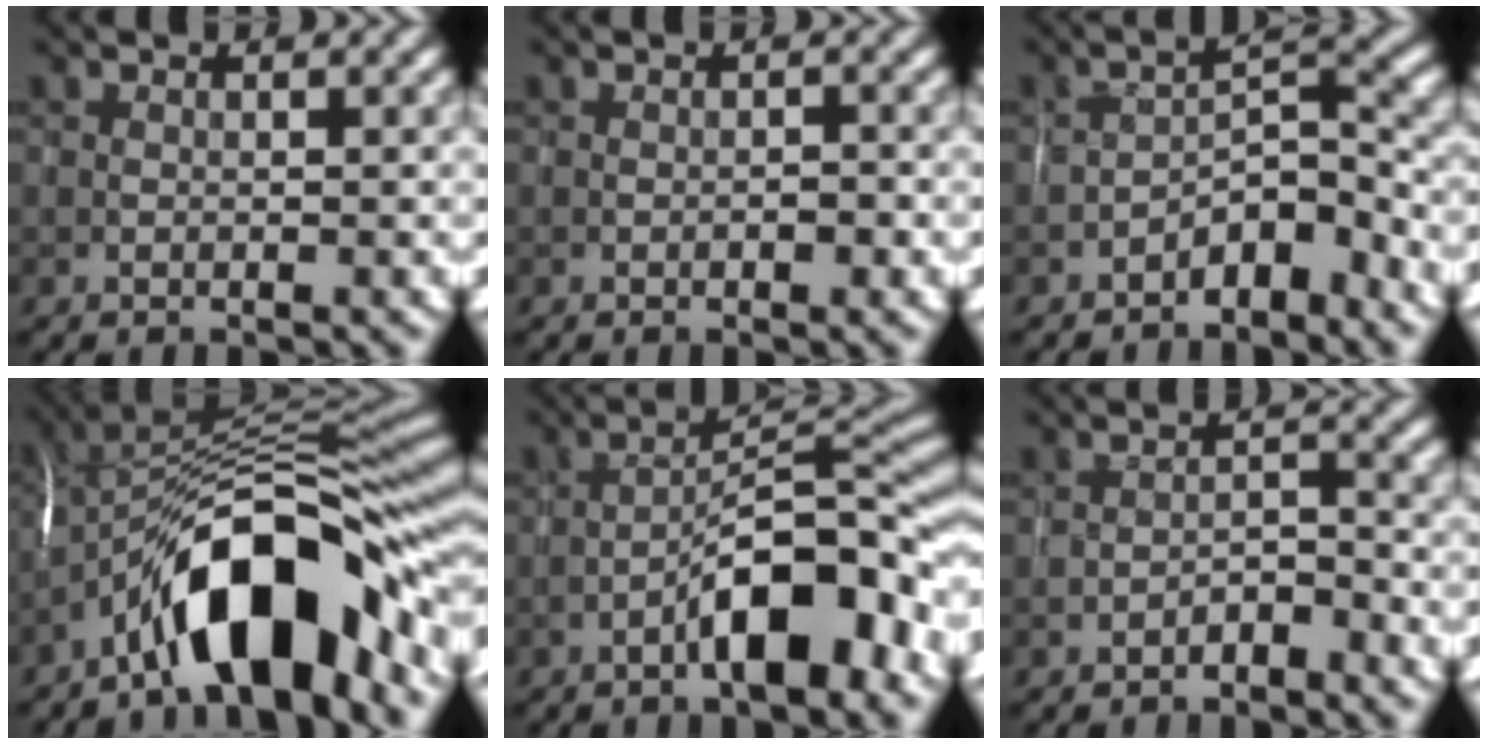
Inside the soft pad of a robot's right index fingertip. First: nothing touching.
{"total": 0.8, "force": [-0.4, 0.3, 0.7], "torque": [-0.011, 0.001, -0.006]}
{"total": 4.1, "force": [-3.0, 1.5, 2.4], "torque": [-0.030, 0.019, -0.057]}
{"total": 12.4, "force": [-6.2, 4.2, 9.9], "torque": [-0.139, 0.021, -0.114]}
{"total": 8.6, "force": [-3.9, 2.5, 7.2], "torque": [-0.103, 0.027, -0.066]}
{"total": 1.6, "force": [-1.5, 0.4, 0.6], "torque": [-0.009, 0.010, -0.028]}